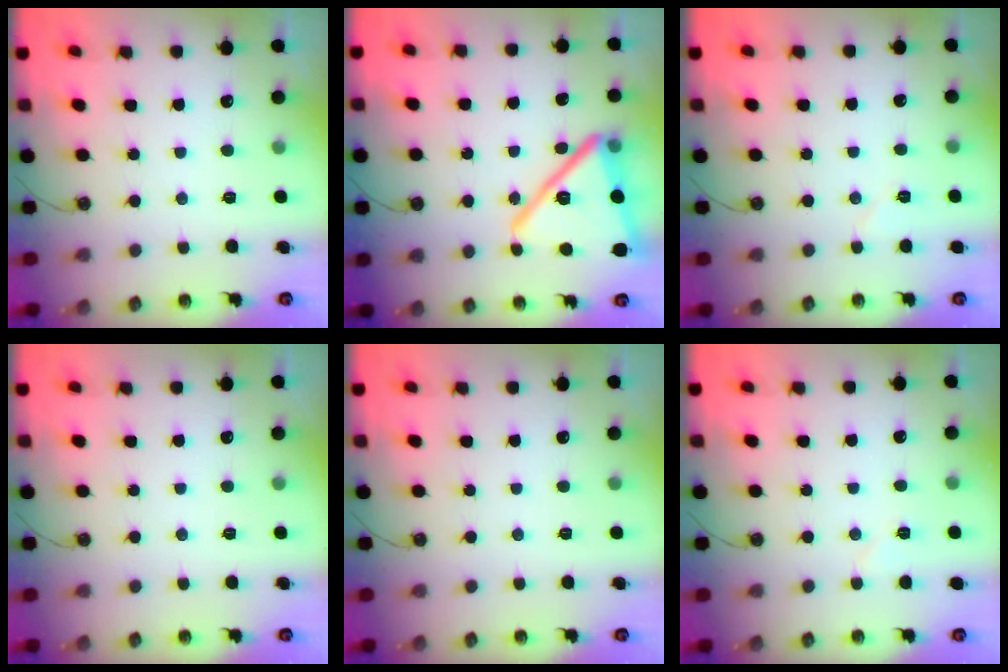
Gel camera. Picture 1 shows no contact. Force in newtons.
{"total": 23.1, "press": 23.1, "slide": 1.8}
{"total": 4.1, "press": 3.7, "slide": 1.8}
{"total": 0.0}
{"total": 0.0}
{"total": 3.9, "press": 3.4, "slide": 1.9}